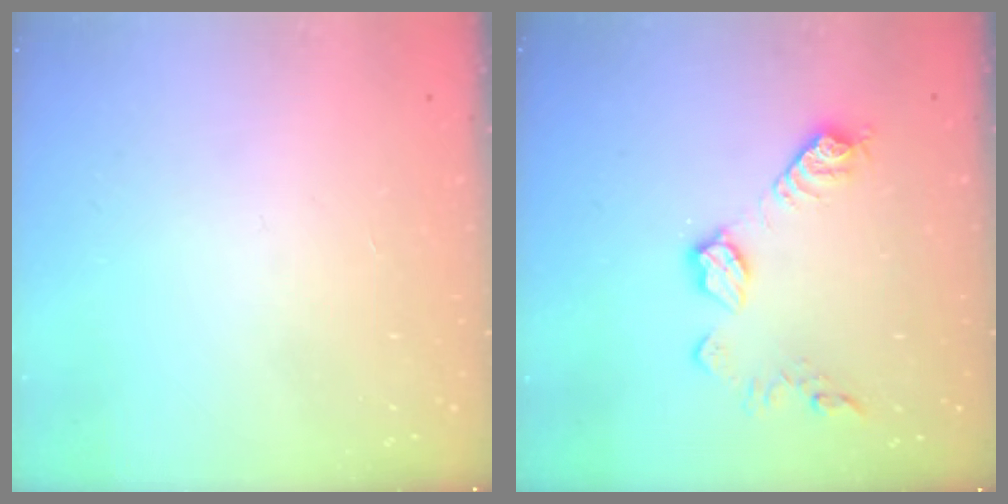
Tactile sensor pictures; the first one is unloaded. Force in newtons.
{"total": 11.4, "press": 11.4, "slide": 0.4}